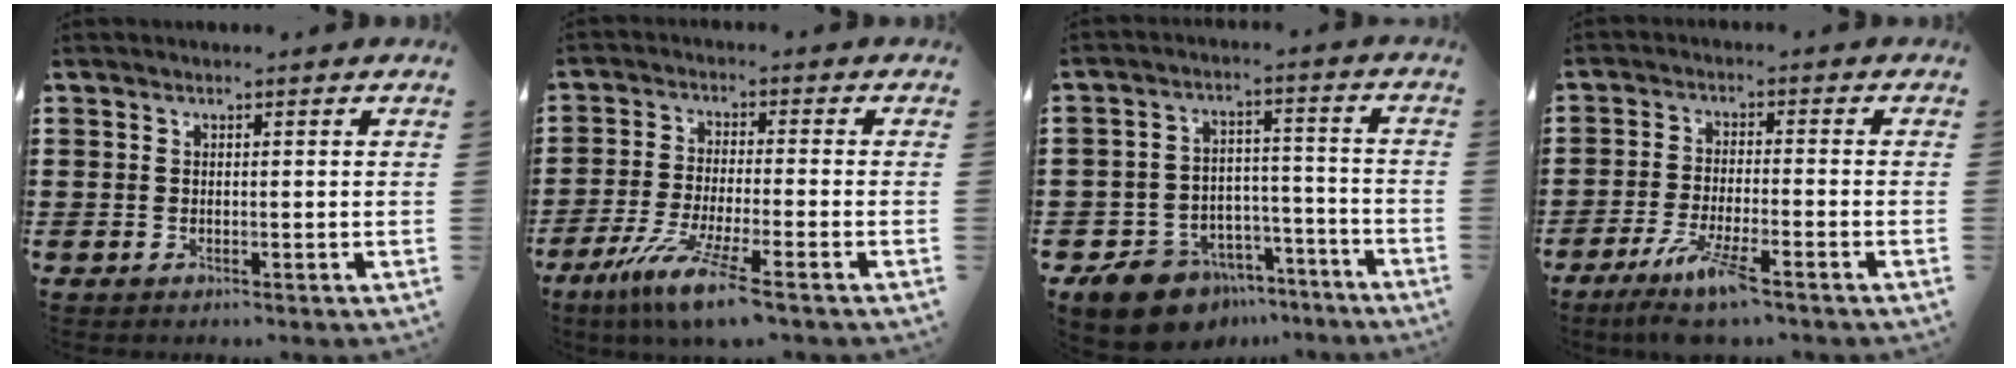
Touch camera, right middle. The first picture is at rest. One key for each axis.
{"total": 8.0, "fx": -5.6, "fy": 0.2, "fz": 5.7, "tx": -0.116, "ty": -0.018, "tz": -0.104}
{"total": 9.4, "fx": -7.8, "fy": 4.6, "fz": 2.5, "tx": -0.051, "ty": 0.043, "tz": -0.143}
{"total": 6.6, "fx": -4.6, "fy": 0.4, "fz": 4.7, "tx": -0.093, "ty": -0.015, "tz": -0.084}